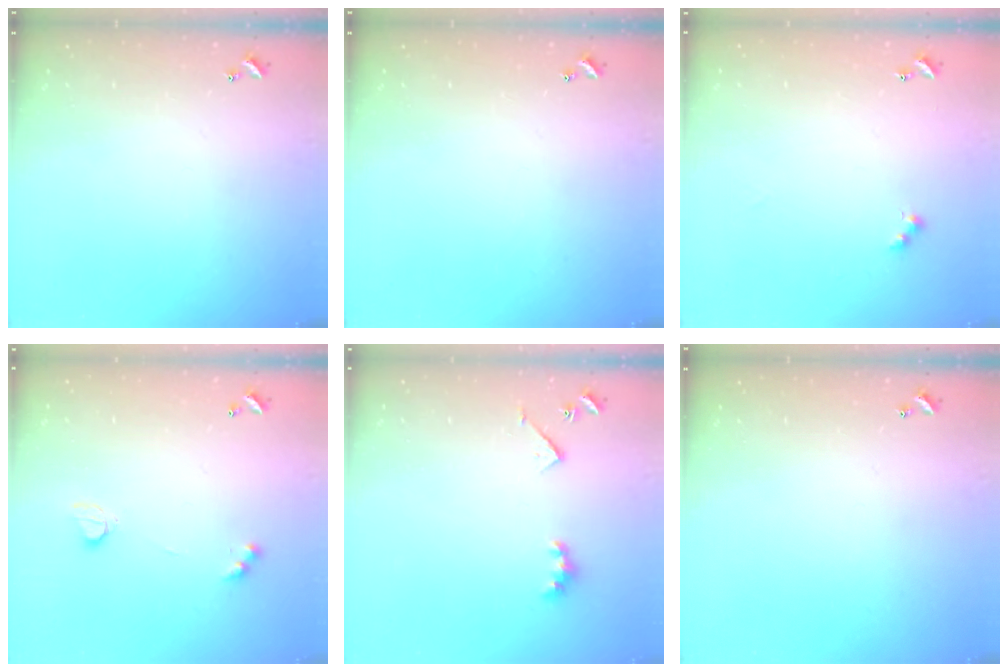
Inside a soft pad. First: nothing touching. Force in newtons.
{"total": 0.0}
{"total": 2.4, "press": 2.3, "slide": 0.5}
{"total": 3.3, "press": 3.2, "slide": 0.5}
{"total": 4.5, "press": 4.5, "slide": 0.8}
{"total": 0.0}